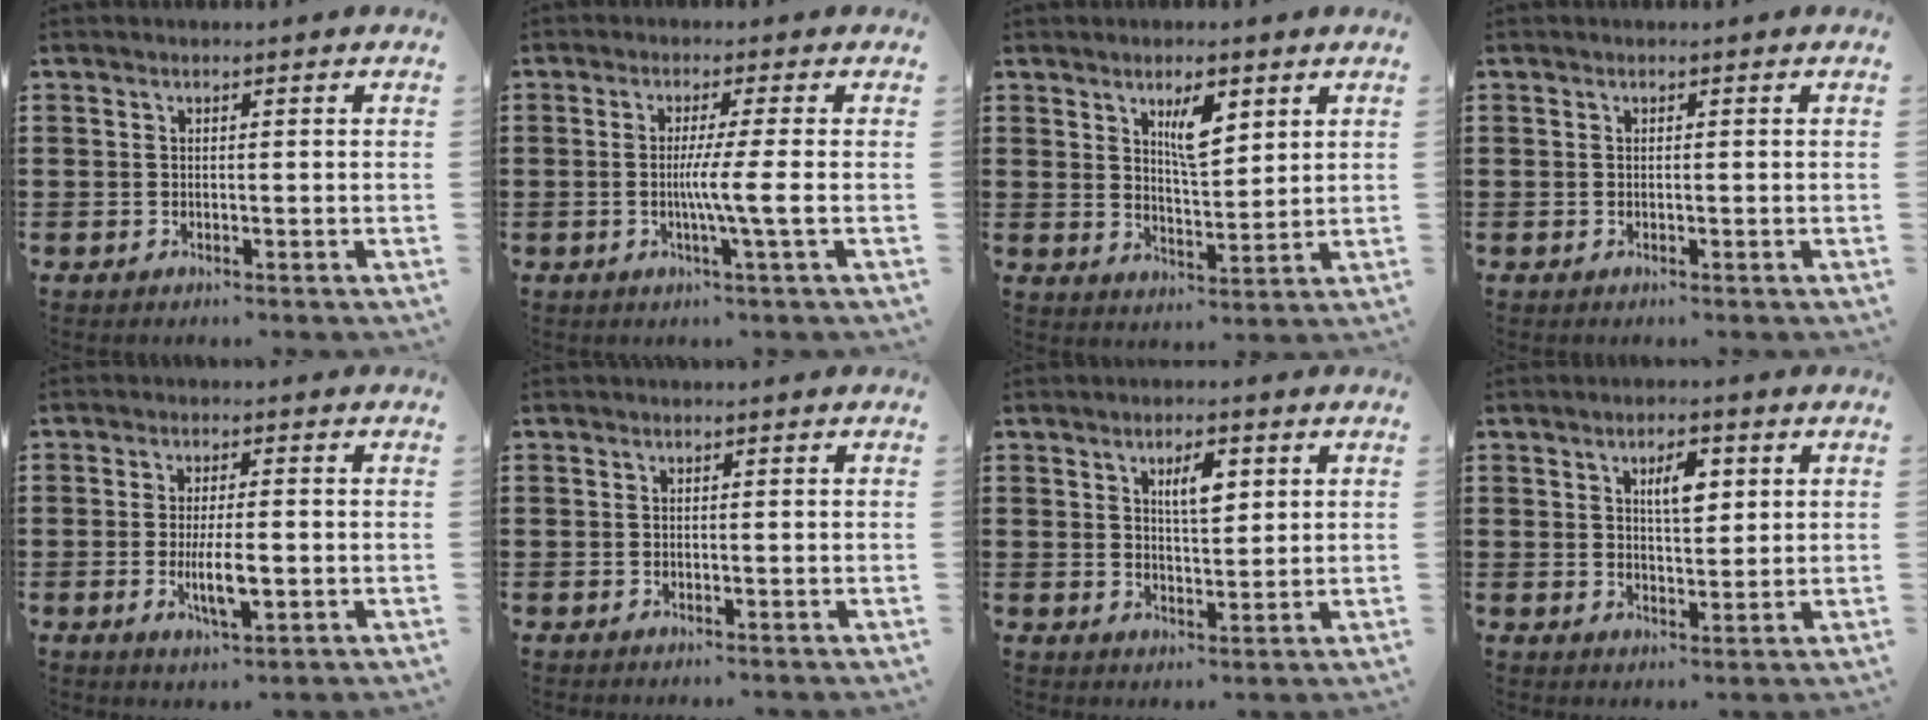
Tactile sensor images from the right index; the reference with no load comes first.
{"total": 5.5, "force": [-0.6, -0.8, 5.4], "torque": [-0.095, -0.012, -0.016]}
{"total": 5.8, "force": [2.9, 1.9, 4.6], "torque": [-0.075, -0.006, 0.045]}
{"total": 0.0}
{"total": 5.4, "force": [-1.1, 1.4, 5.1], "torque": [-0.092, -0.002, -0.019]}
{"total": 0.0}
{"total": 4.5, "force": [1.8, 1.6, 3.8], "torque": [-0.064, 0.001, 0.025]}
{"total": 4.7, "force": [1.8, 1.8, 4.0], "torque": [-0.068, 0.002, 0.025]}